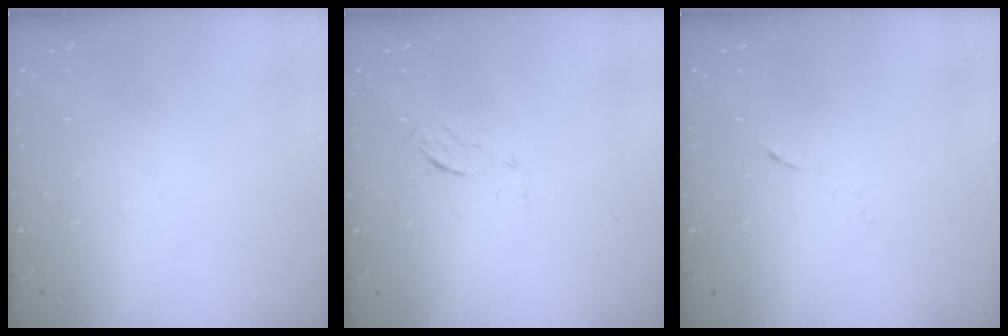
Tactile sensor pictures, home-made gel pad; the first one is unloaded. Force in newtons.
{"total": 4.0, "press": 3.7, "slide": 1.4}
{"total": 4.0, "press": 3.8, "slide": 1.2}